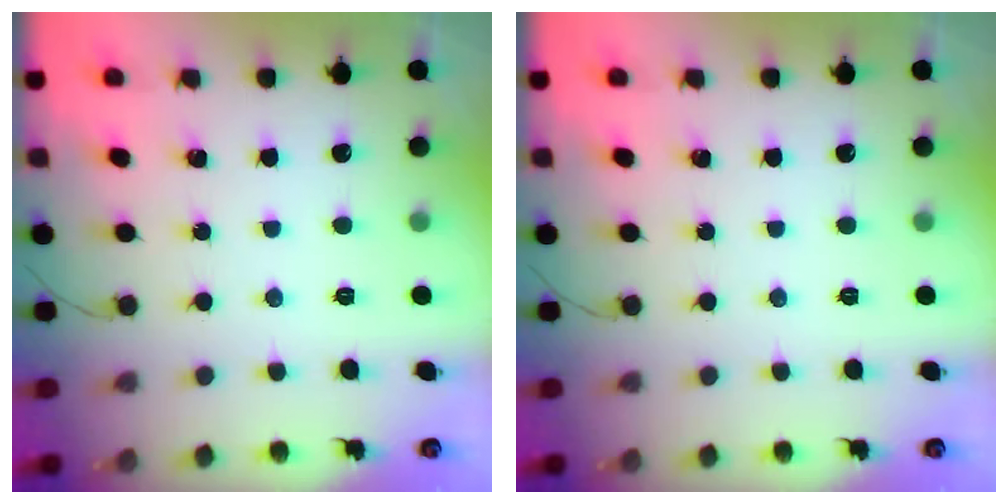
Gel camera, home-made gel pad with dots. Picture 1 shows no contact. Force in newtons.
{"total": 0.0}